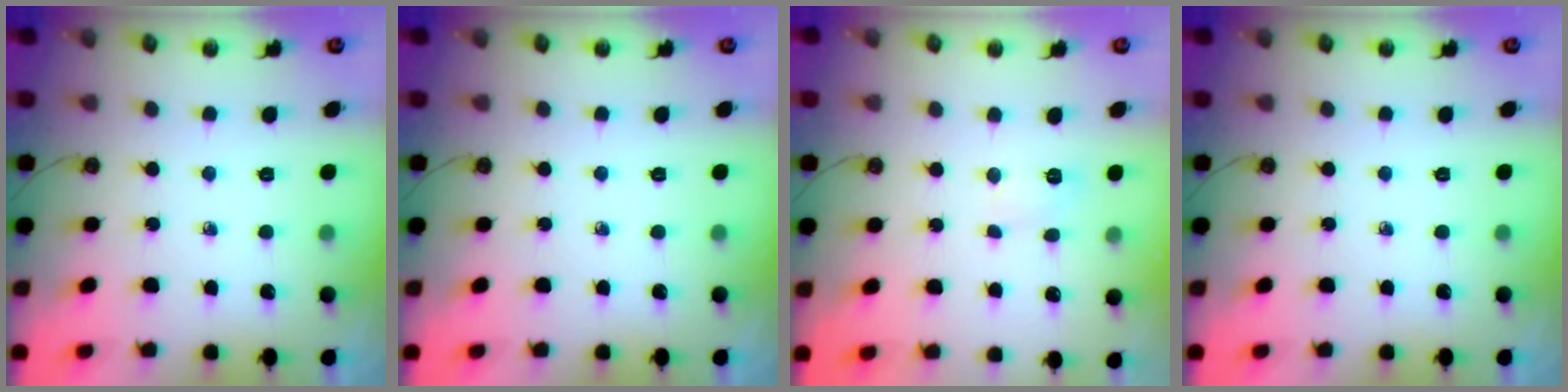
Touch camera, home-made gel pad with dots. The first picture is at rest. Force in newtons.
{"total": 0.0}
{"total": 3.9, "press": 3.9, "slide": 0.4}
{"total": 0.0}